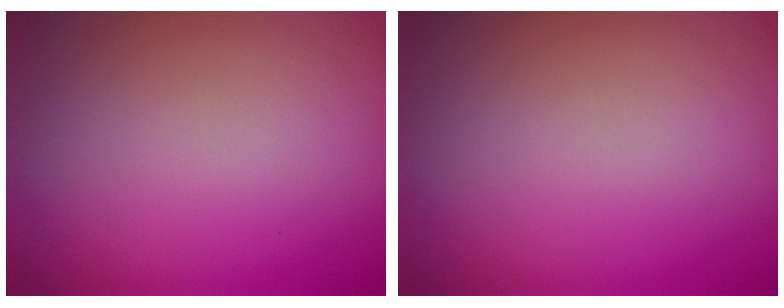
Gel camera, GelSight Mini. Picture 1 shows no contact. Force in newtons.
{"total": 0.0}